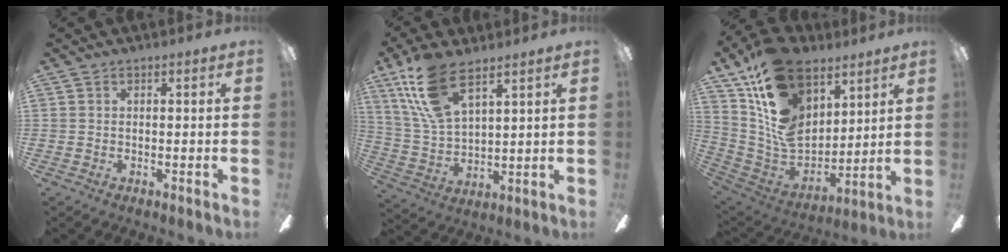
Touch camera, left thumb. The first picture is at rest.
{"total": 14.3, "force": [9.1, 5.7, 9.6], "torque": [-0.215, -0.023, 0.166]}
{"total": 20.2, "force": [11.6, 12.7, 10.7], "torque": [-0.208, -0.063, 0.217]}